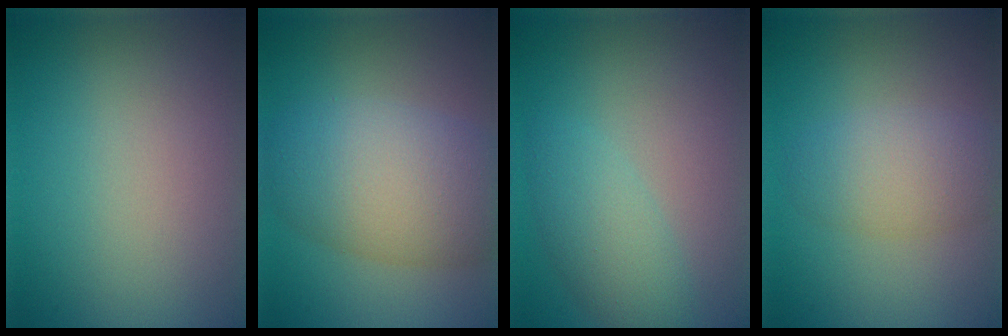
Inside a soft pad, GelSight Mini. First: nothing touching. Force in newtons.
{"total": 7.9, "press": 7.9, "slide": 0.2}
{"total": 3.1, "press": 3.1, "slide": 0.2}
{"total": 3.4, "press": 3.4, "slide": 0.1}